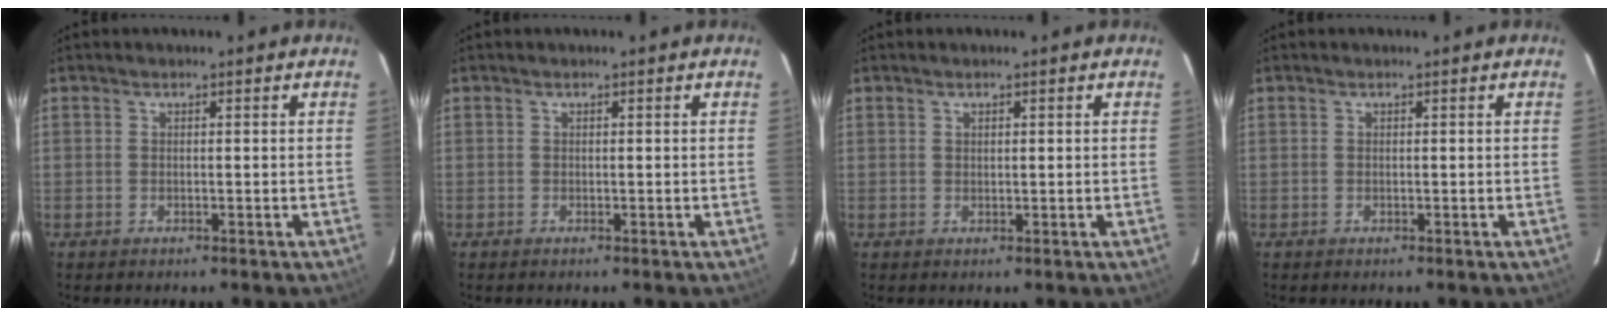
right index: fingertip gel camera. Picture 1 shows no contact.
{"total": 0.0}
{"total": 0.6, "force": [0.4, 0.3, 0.3], "torque": [-0.005, 0.003, 0.008]}
{"total": 0.0}